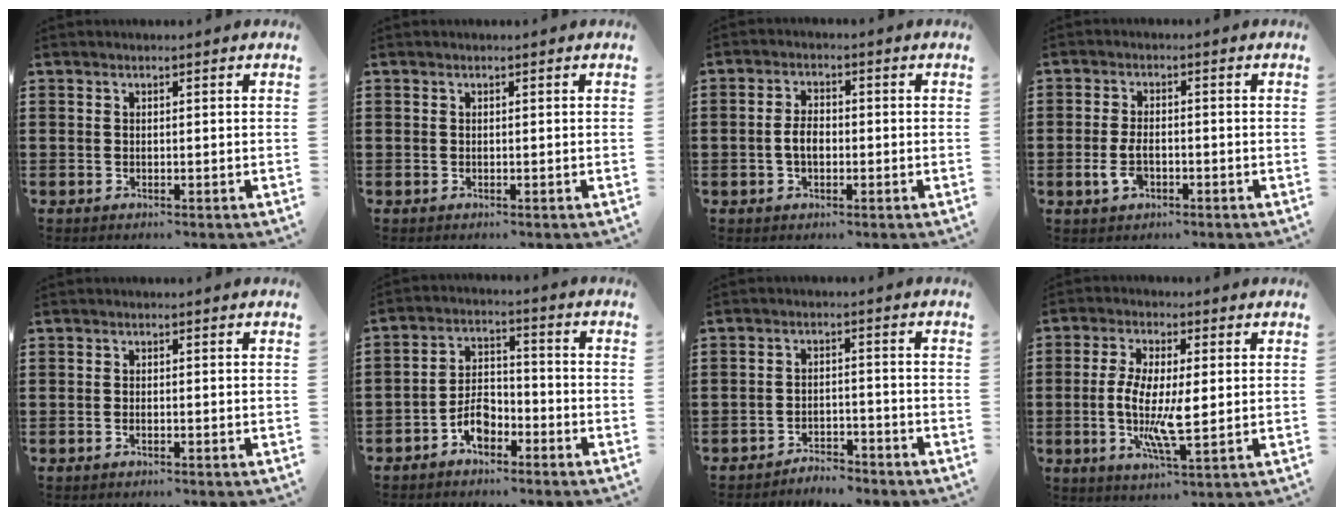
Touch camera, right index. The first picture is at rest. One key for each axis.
{"total": 0.0}
{"total": 3.5, "fx": -0.6, "fy": 1.9, "fz": 2.8, "tx": -0.069, "ty": 0.000, "tz": -0.017}
{"total": 4.0, "fx": -1.2, "fy": 2.0, "fz": 3.2, "tx": -0.079, "ty": -0.007, "tz": -0.025}
{"total": 0.6, "fx": -0.3, "fy": 0.1, "fz": 0.5, "tx": -0.012, "ty": -0.007, "tz": -0.004}
{"total": 5.4, "fx": -3.1, "fy": 2.9, "fz": 3.3, "tx": -0.072, "ty": 0.006, "tz": -0.061}
{"total": 3.3, "fx": -3.3, "fy": 0.4, "fz": 0.0, "tx": -0.009, "ty": 0.002, "tz": -0.070}
{"total": 8.8, "fx": -0.4, "fy": 2.8, "fz": 8.3, "tx": -0.169, "ty": -0.006, "tz": -0.009}